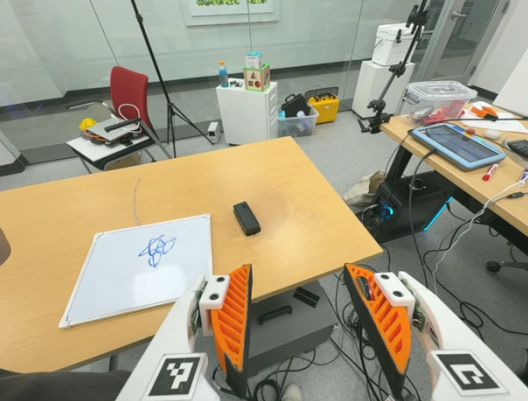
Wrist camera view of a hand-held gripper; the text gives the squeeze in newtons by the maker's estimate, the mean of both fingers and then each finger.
{"total": 0.0}